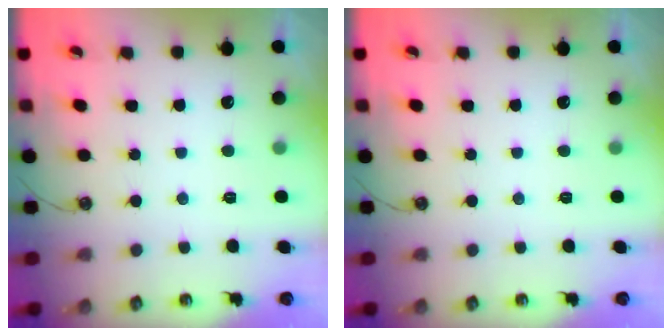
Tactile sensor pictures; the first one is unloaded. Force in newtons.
{"total": 0.0}